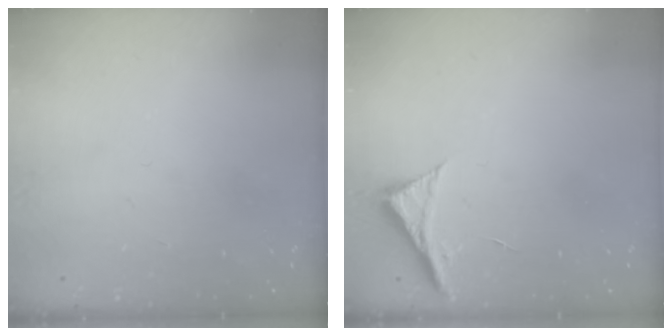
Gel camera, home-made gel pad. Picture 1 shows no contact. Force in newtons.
{"total": 5.4, "press": 5.4, "slide": 0.7}